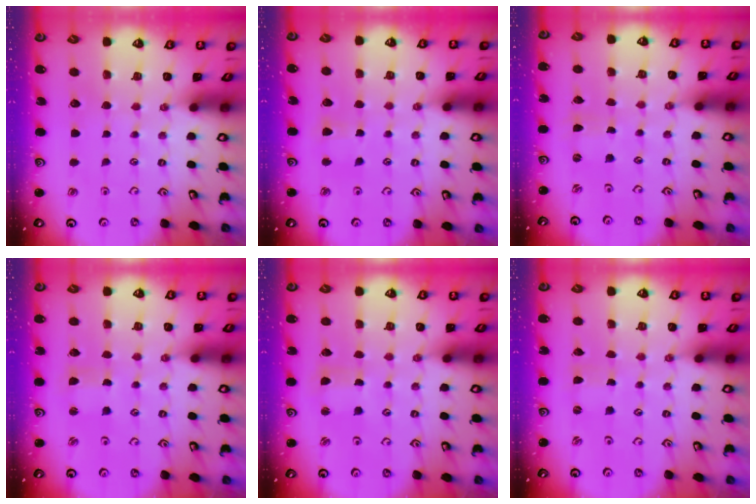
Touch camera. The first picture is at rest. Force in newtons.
{"total": 4.0, "press": 3.9, "slide": 0.5}
{"total": 0.0}
{"total": 1.5, "press": 1.5, "slide": 0.3}
{"total": 1.3, "press": 1.2, "slide": 0.2}
{"total": 0.0}